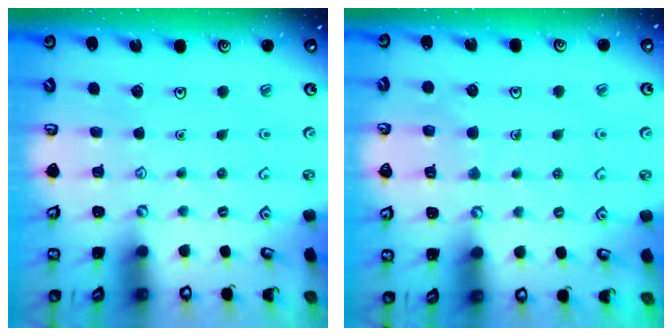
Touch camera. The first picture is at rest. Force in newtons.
{"total": 6.4, "press": 6.4, "slide": 0.3}